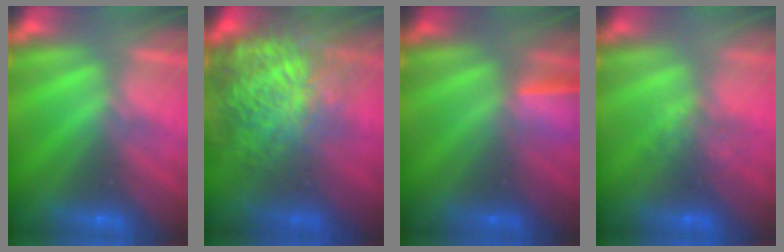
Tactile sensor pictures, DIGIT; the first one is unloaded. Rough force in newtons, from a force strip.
{"total": 10.0}
{"total": 1.6}
{"total": 3.8}